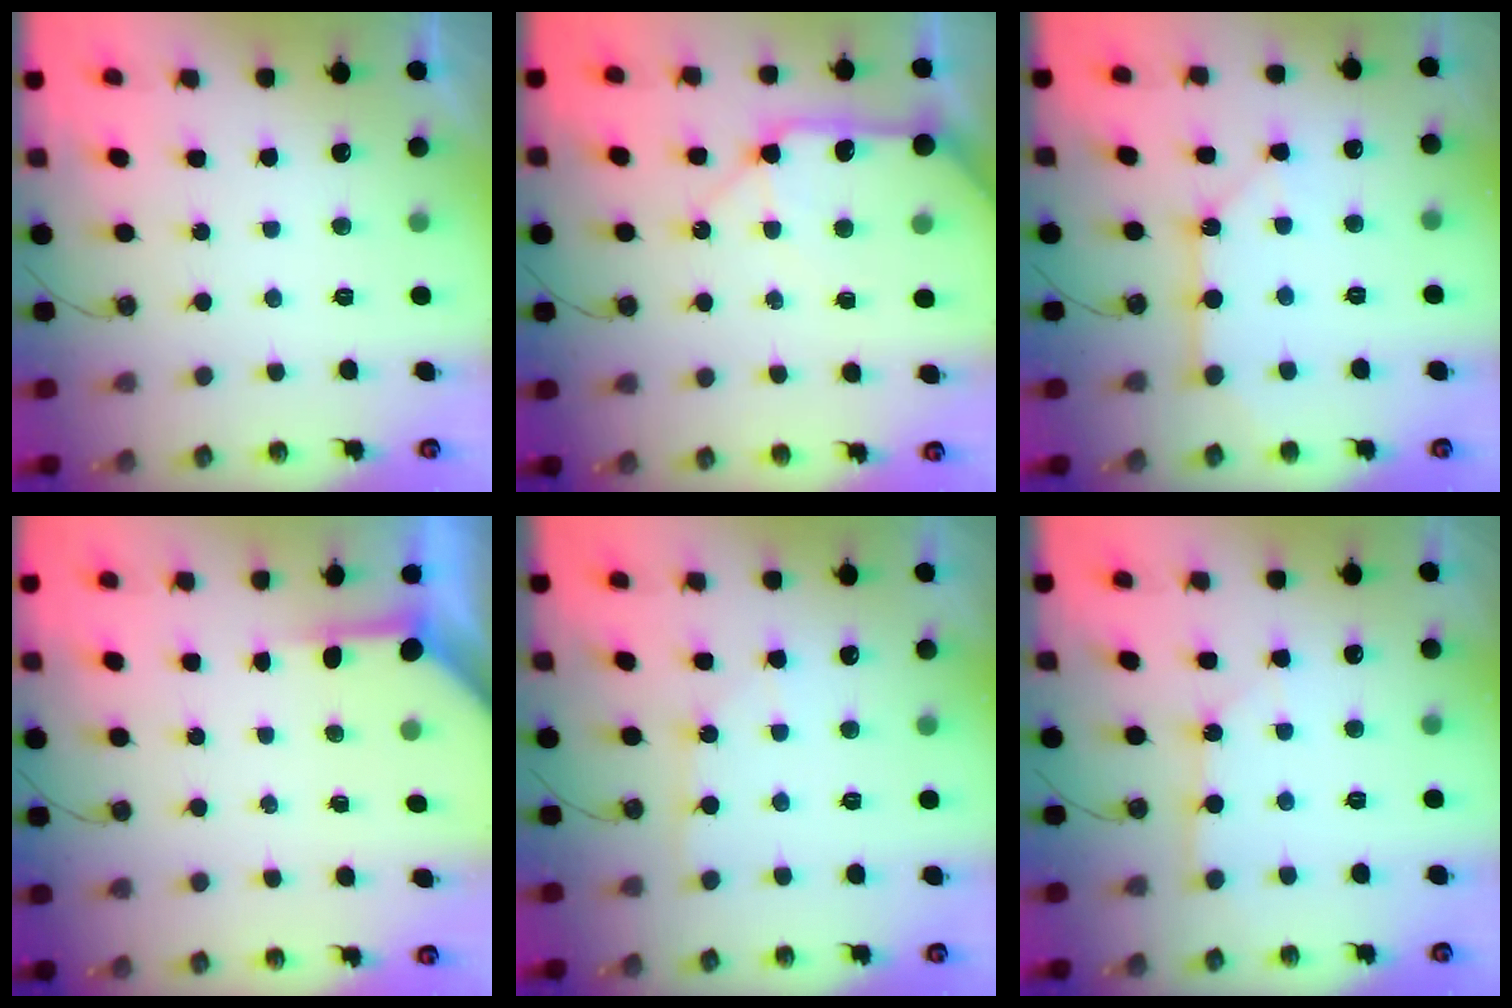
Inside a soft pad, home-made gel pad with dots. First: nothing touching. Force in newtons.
{"total": 14.3, "press": 14.2, "slide": 2.2}
{"total": 8.2, "press": 8.2, "slide": 0.8}
{"total": 3.9, "press": 3.9, "slide": 0.4}
{"total": 3.9, "press": 3.9, "slide": 0.5}
{"total": 2.2, "press": 2.2, "slide": 0.3}